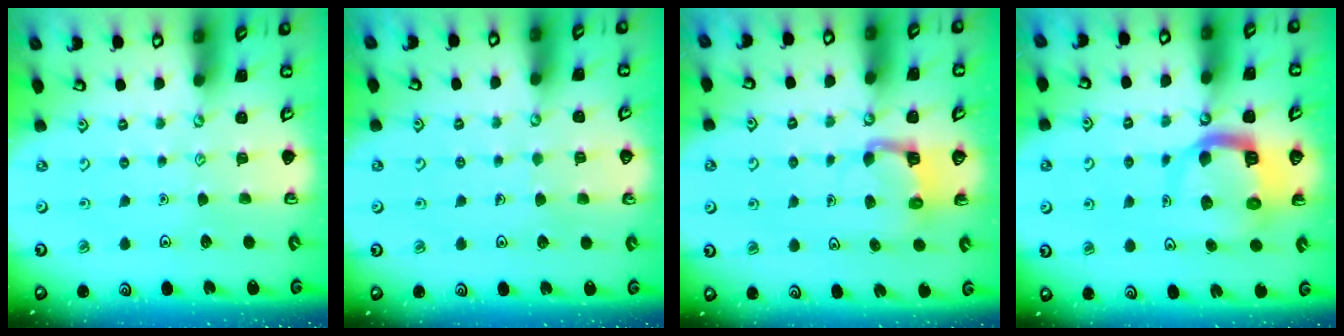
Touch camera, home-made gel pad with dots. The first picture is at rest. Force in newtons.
{"total": 2.9, "press": 2.9, "slide": 0.2}
{"total": 3.9, "press": 3.8, "slide": 0.3}
{"total": 9.4, "press": 9.3, "slide": 1.3}